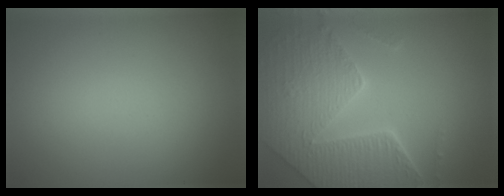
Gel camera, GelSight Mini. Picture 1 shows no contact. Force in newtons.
{"total": 8.4, "press": 6.0, "slide": 5.9}